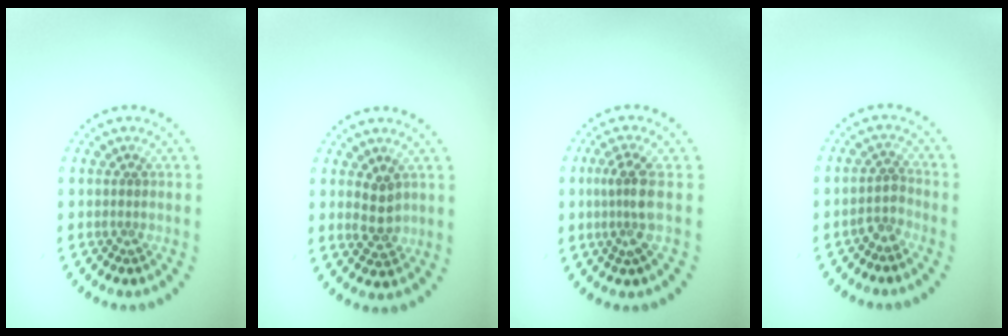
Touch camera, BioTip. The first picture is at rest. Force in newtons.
{"total": 2.4, "press": 2.3, "slide": 0.5}
{"total": 2.8, "press": 2.1, "slide": 1.8}
{"total": 1.7, "press": 1.3, "slide": 1.1}